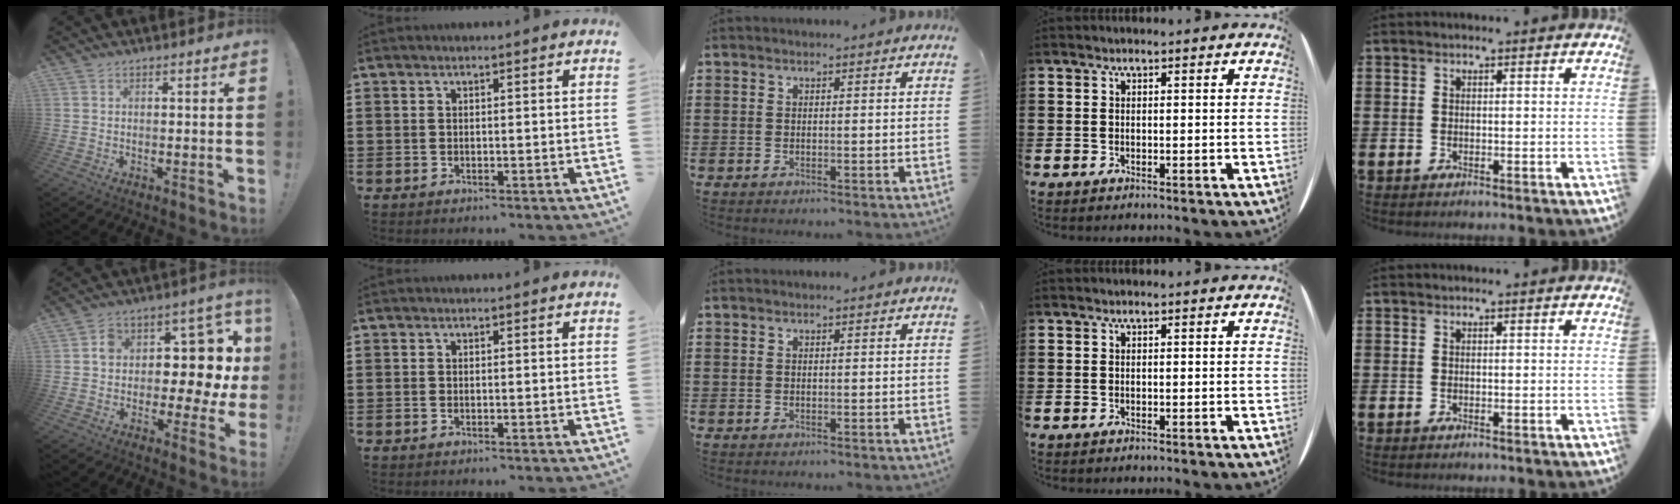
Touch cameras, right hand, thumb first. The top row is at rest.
{"thumb": {"total": 12.6, "force": [0.3, 7.0, 10.5], "torque": [-0.141, -0.004, -0.008]}}